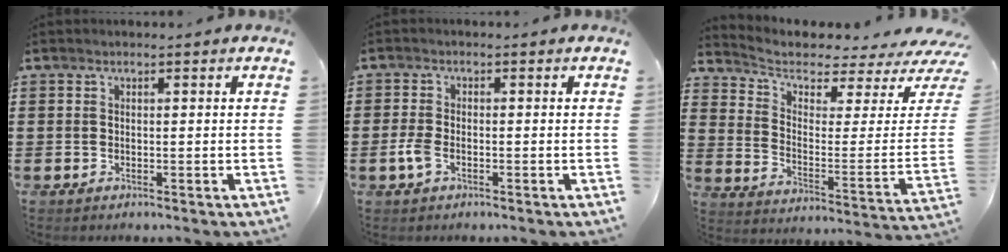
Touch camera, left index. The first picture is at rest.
{"total": 2.8, "force": [-1.2, 1.3, 2.1], "torque": [-0.059, -0.006, -0.028]}
{"total": 4.3, "force": [3.6, 1.3, 2.0], "torque": [-0.055, -0.041, 0.055]}